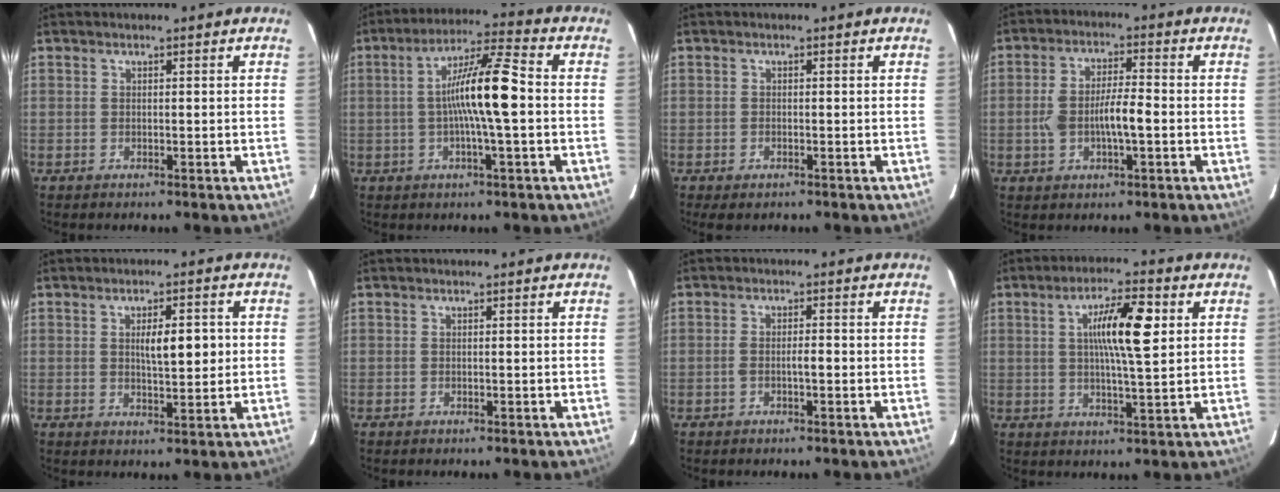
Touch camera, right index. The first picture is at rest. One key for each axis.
{"total": 10.9, "fx": -0.5, "fy": 0.4, "fz": 10.9, "tx": -0.196, "ty": 0.016, "tz": -0.015}
{"total": 1.8, "fx": -1.2, "fy": 0.9, "fz": 1.0, "tx": -0.016, "ty": -0.001, "tz": -0.009}
{"total": 7.2, "fx": -1.1, "fy": 2.0, "fz": 6.8, "tx": -0.135, "ty": 0.012, "tz": -0.019}
{"total": 5.5, "fx": 0.8, "fy": 1.5, "fz": 5.2, "tx": -0.081, "ty": 0.002, "tz": 0.015}
{"total": 0.0}
{"total": 2.2, "fx": -0.6, "fy": 0.4, "fz": 2.0, "tx": -0.037, "ty": 0.006, "tz": -0.012}
{"total": 9.5, "fx": 2.4, "fy": 1.1, "fz": 9.2, "tx": -0.159, "ty": 0.009, "tz": 0.040}